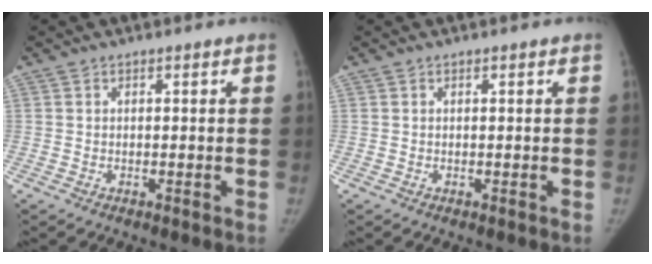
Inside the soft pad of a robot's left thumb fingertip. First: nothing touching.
{"total": 0.0}